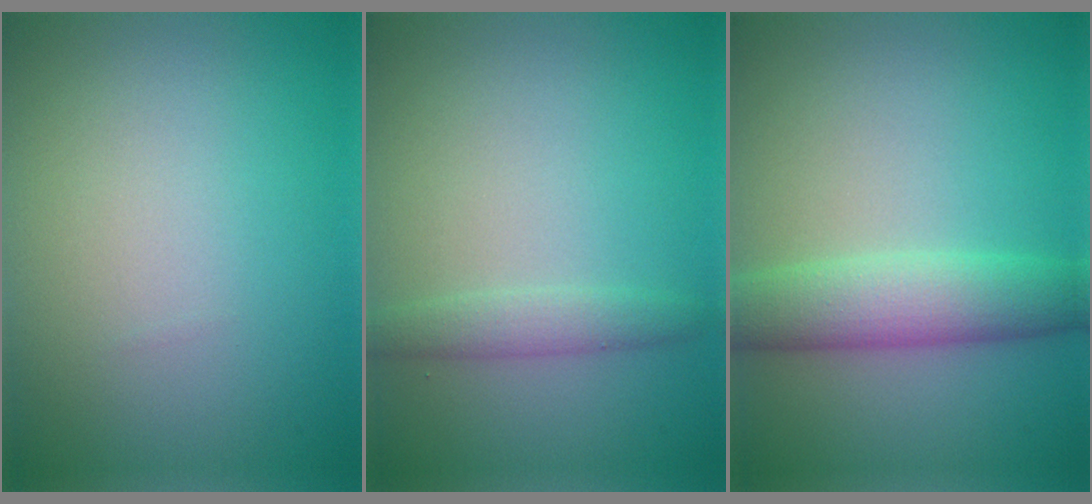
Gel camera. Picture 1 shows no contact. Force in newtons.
{"total": 1.9, "press": 1.9, "slide": 0.0}
{"total": 5.1, "press": 5.1, "slide": 0.4}